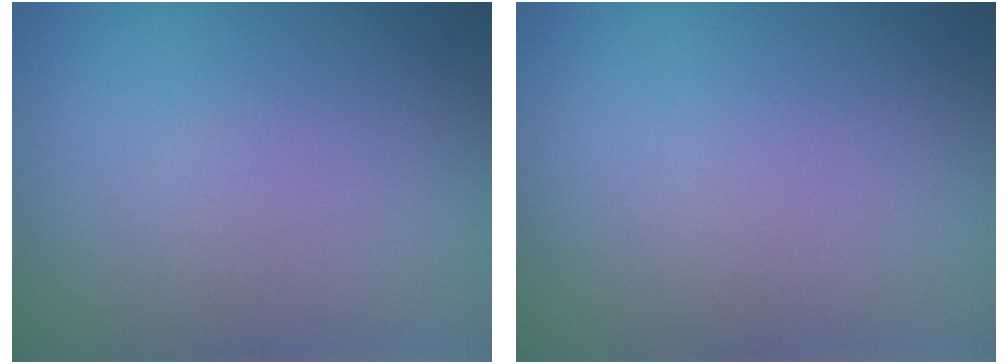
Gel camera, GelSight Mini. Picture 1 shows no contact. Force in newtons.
{"total": 0.0}